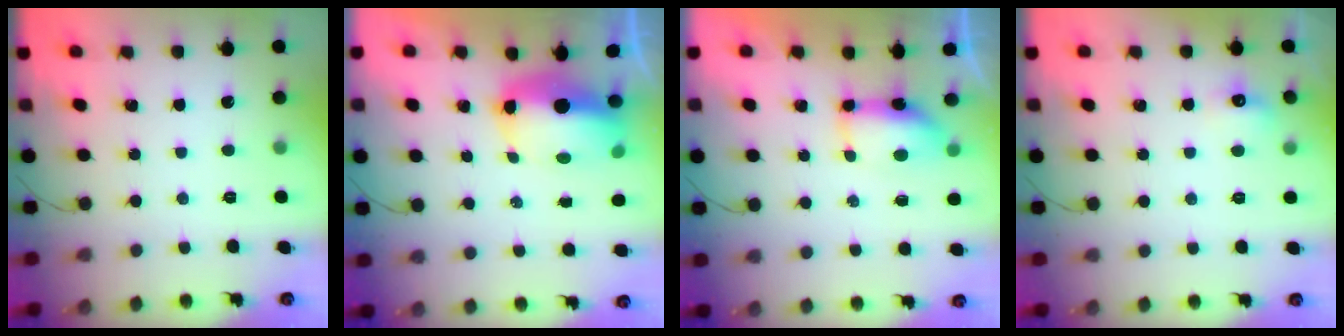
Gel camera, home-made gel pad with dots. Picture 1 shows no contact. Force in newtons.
{"total": 10.0, "press": 9.8, "slide": 2.0}
{"total": 8.5, "press": 7.4, "slide": 4.2}
{"total": 5.4, "press": 5.1, "slide": 1.6}